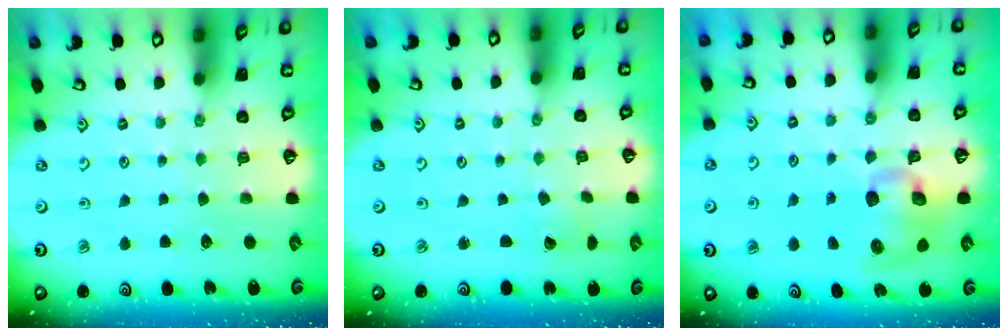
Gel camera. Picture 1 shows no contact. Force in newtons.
{"total": 1.5, "press": 1.5, "slide": 0.2}
{"total": 10.5, "press": 10.4, "slide": 1.8}